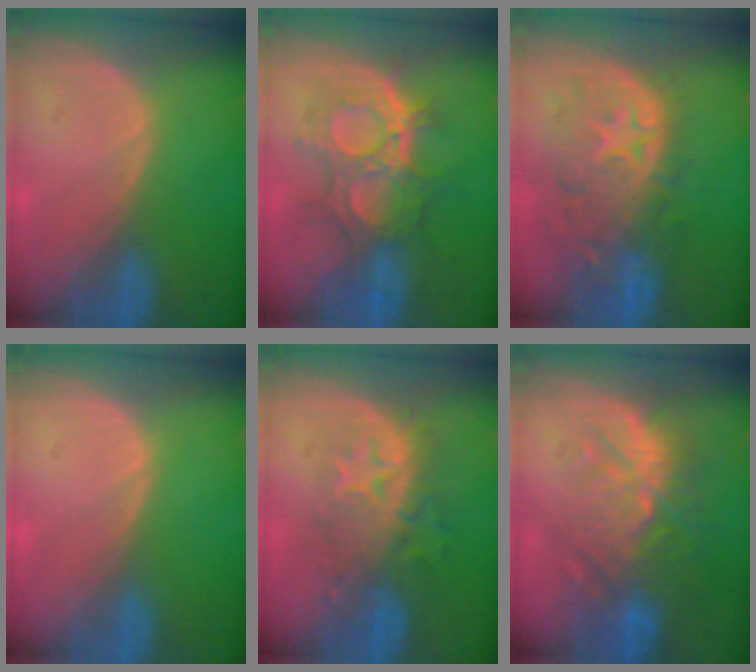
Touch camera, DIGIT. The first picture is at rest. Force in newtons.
{"total": 9.5, "press": 9.3, "slide": 2.0}
{"total": 11.9, "press": 10.1, "slide": 6.3}
{"total": 0.0}
{"total": 8.3, "press": 8.0, "slide": 2.2}
{"total": 10.1, "press": 9.7, "slide": 2.8}